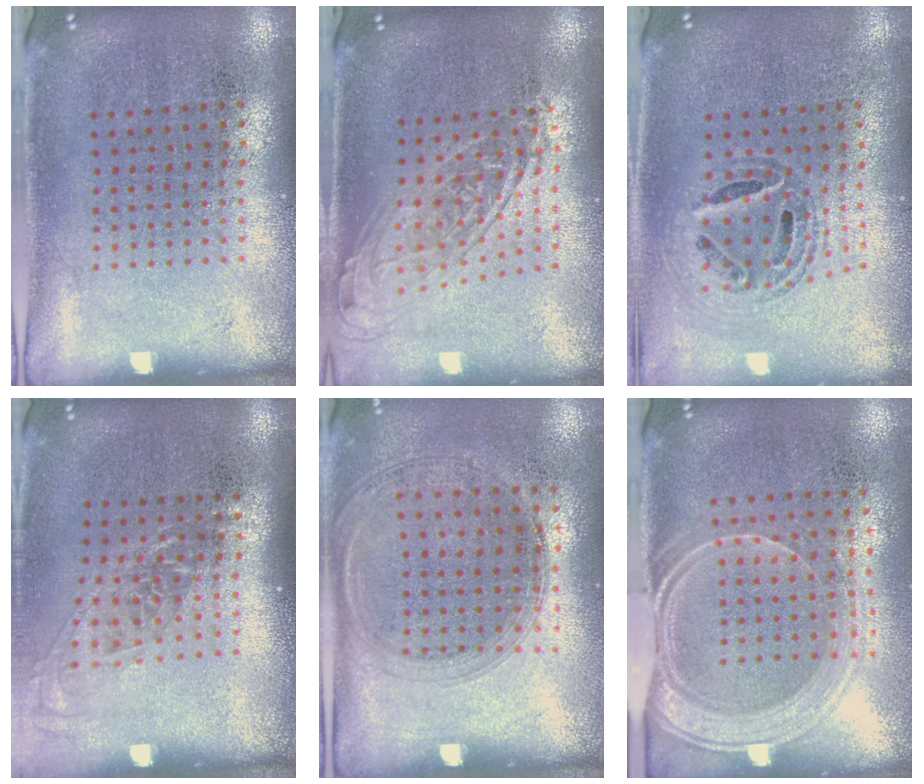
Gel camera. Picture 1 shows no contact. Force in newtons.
{"total": 1.7, "press": 1.3, "slide": 1.1}
{"total": 0.8, "press": 0.8, "slide": 0.1}
{"total": 1.3, "press": 1.0, "slide": 0.8}
{"total": 1.3, "press": 1.2, "slide": 0.6}
{"total": 1.8, "press": 1.5, "slide": 0.9}